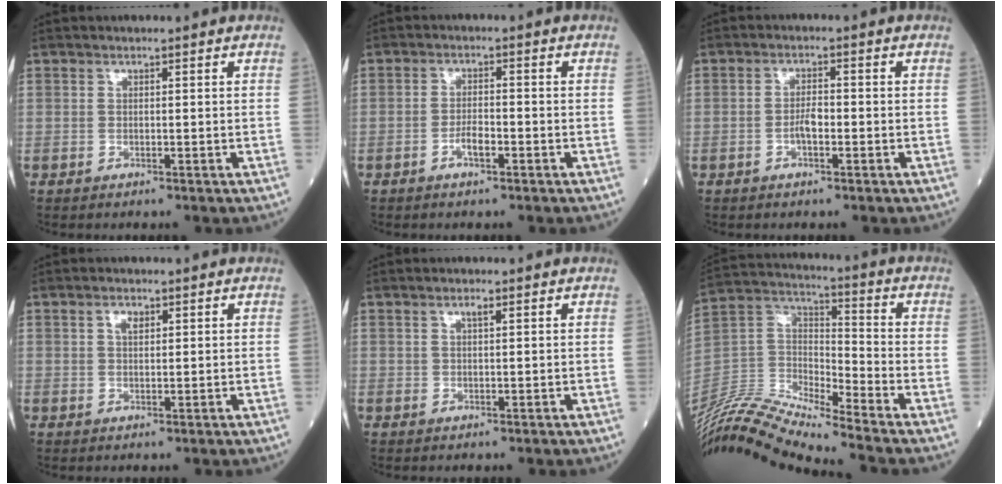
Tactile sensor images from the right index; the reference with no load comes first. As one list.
[{"total": 2.6, "force": [-1.3, 0.7, 2.1], "torque": [-0.035, 0.003, -0.024]}, {"total": 2.4, "force": [-0.8, 0.8, 2.2], "torque": [-0.036, 0.005, -0.016]}, {"total": 1.8, "force": [0.8, 0.9, 1.3], "torque": [-0.024, 0.002, 0.014]}, {"total": 1.1, "force": [0.6, -0.4, 0.8], "torque": [-0.017, -0.001, 0.009]}, {"total": 16.4, "force": [-15.4, -1.0, 5.5], "torque": [-0.107, 0.033, -0.296]}]